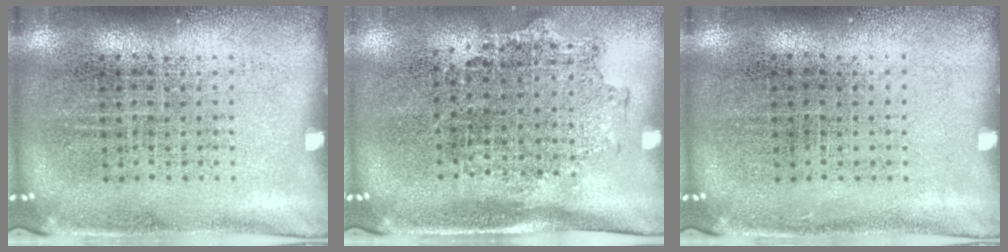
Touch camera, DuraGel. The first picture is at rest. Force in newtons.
{"total": 1.3, "press": 1.1, "slide": 0.7}
{"total": 0.0}